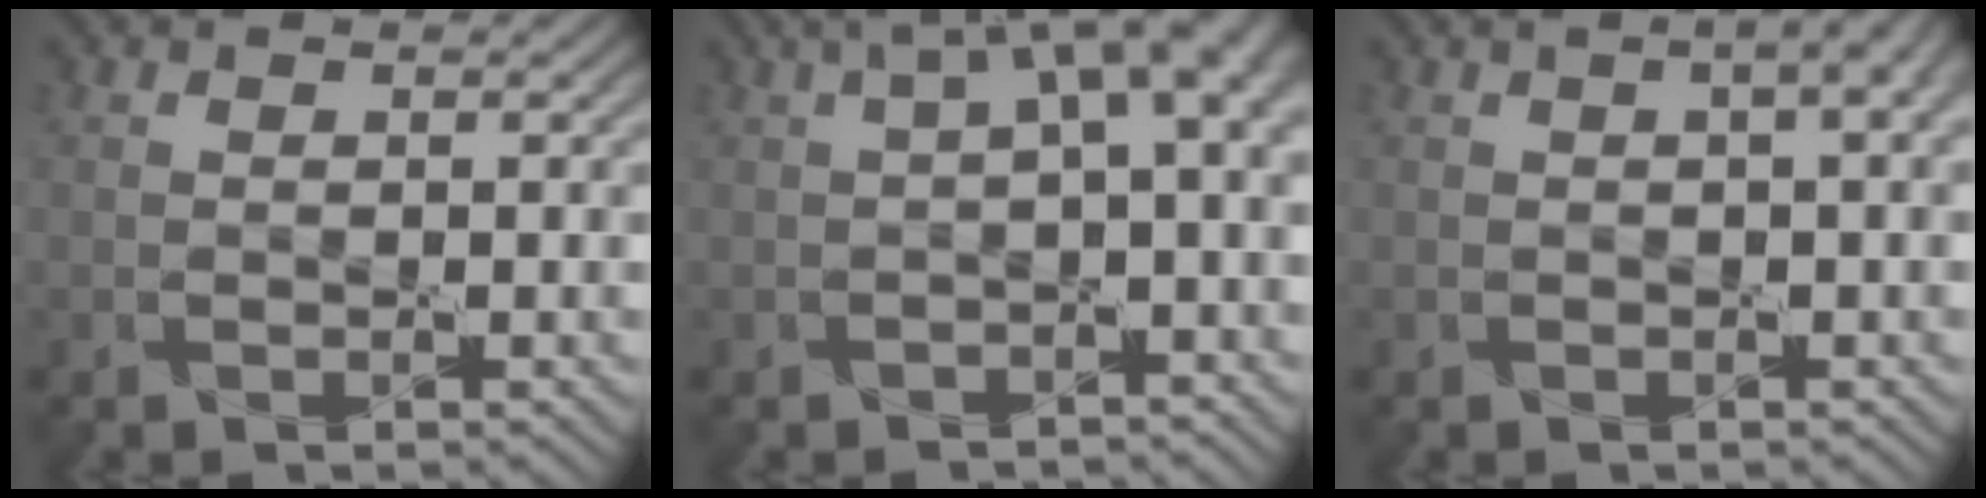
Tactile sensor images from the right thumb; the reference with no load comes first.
{"total": 6.7, "force": [1.2, 2.3, 6.2], "torque": [-0.092, 0.017, 0.016]}
{"total": 4.6, "force": [1.5, 1.3, 4.1], "torque": [-0.052, 0.014, 0.011]}